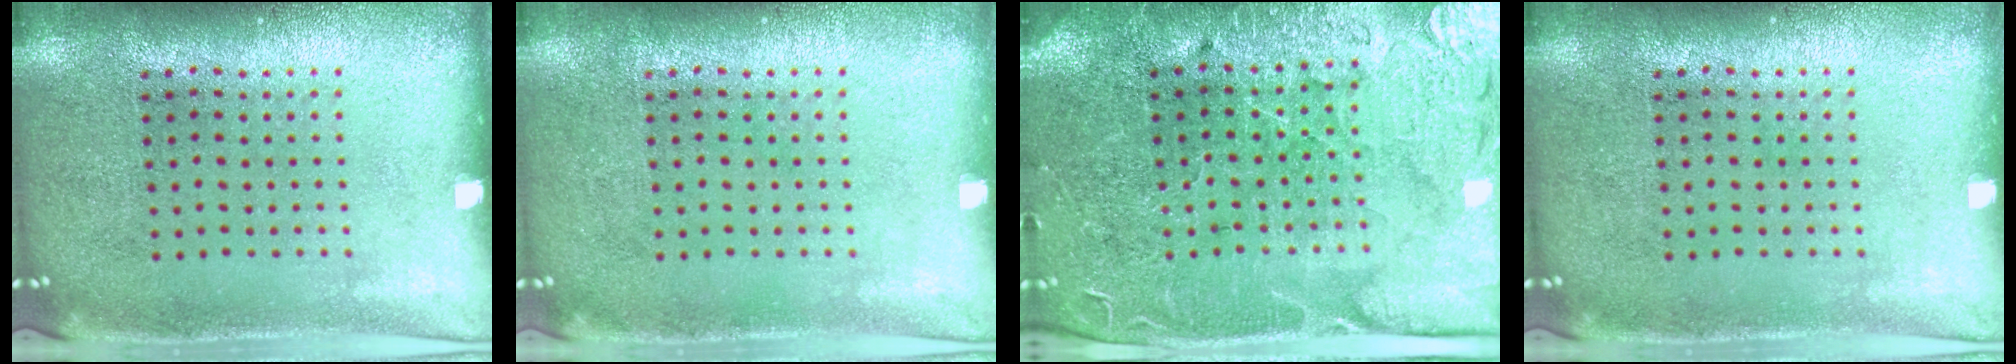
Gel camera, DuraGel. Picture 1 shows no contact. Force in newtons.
{"total": 0.0}
{"total": 3.6, "press": 3.4, "slide": 1.0}
{"total": 0.0}